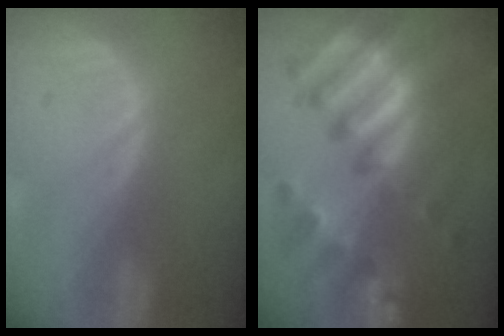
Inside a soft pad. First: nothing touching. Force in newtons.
{"total": 11.7, "press": 11.6, "slide": 1.0}